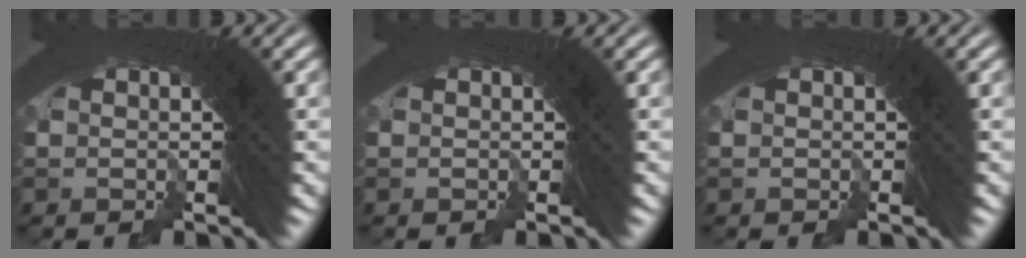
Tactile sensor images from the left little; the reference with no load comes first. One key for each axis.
{"total": 0.0}
{"total": 0.0}